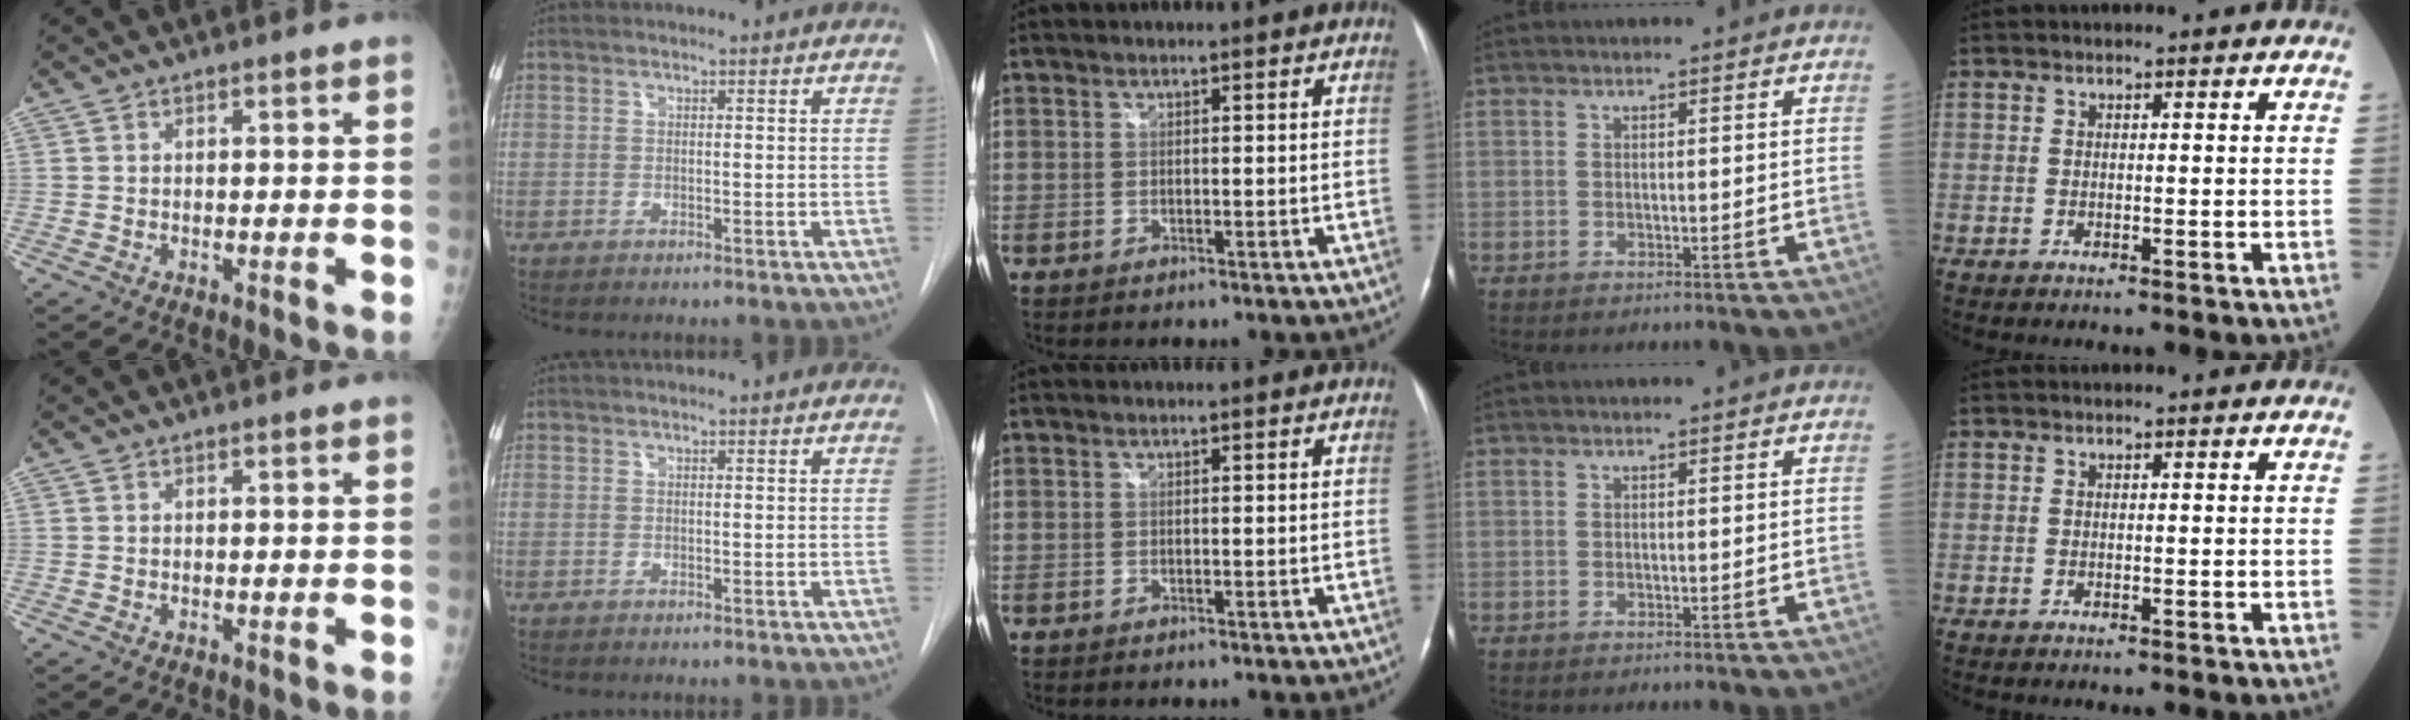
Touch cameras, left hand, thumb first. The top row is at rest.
{}